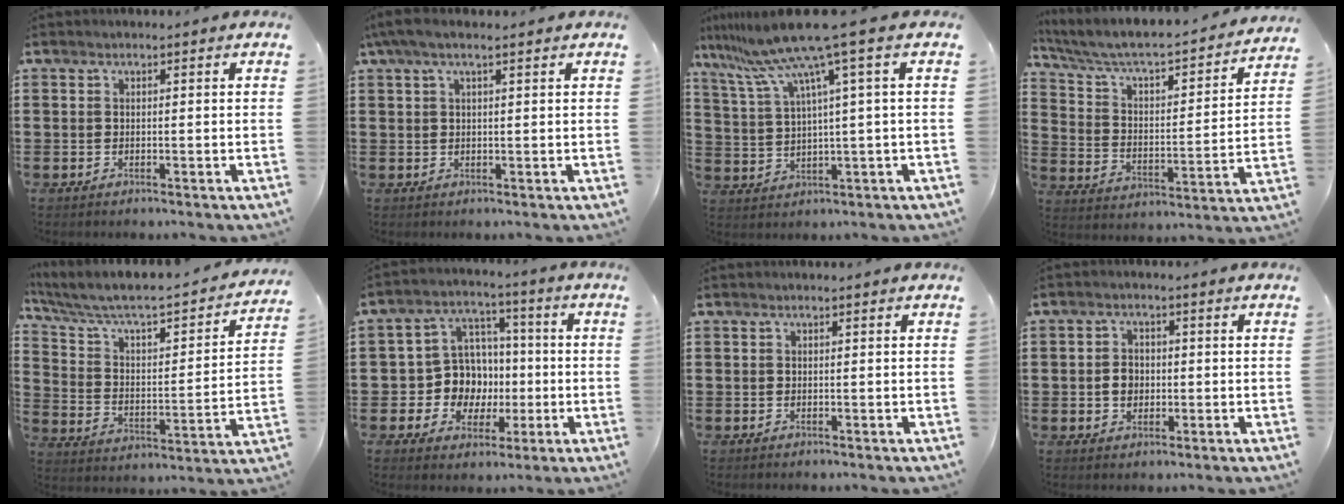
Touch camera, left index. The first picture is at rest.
{"total": 2.9, "force": [1.4, 0.6, 2.5], "torque": [-0.050, 0.003, 0.023]}
{"total": 10.6, "force": [6.3, -0.6, 8.4], "torque": [-0.203, -0.036, 0.099]}
{"total": 4.8, "force": [4.1, 1.0, 2.4], "torque": [-0.068, -0.039, 0.059]}
{"total": 4.9, "force": [4.0, 1.3, 2.6], "torque": [-0.074, -0.040, 0.057]}
{"total": 9.4, "force": [-0.6, 8.9, 2.9], "torque": [-0.085, 0.009, -0.002]}
{"total": 0.0}
{"total": 3.1, "force": [-0.4, 2.4, 1.8], "torque": [-0.033, 0.002, -0.013]}